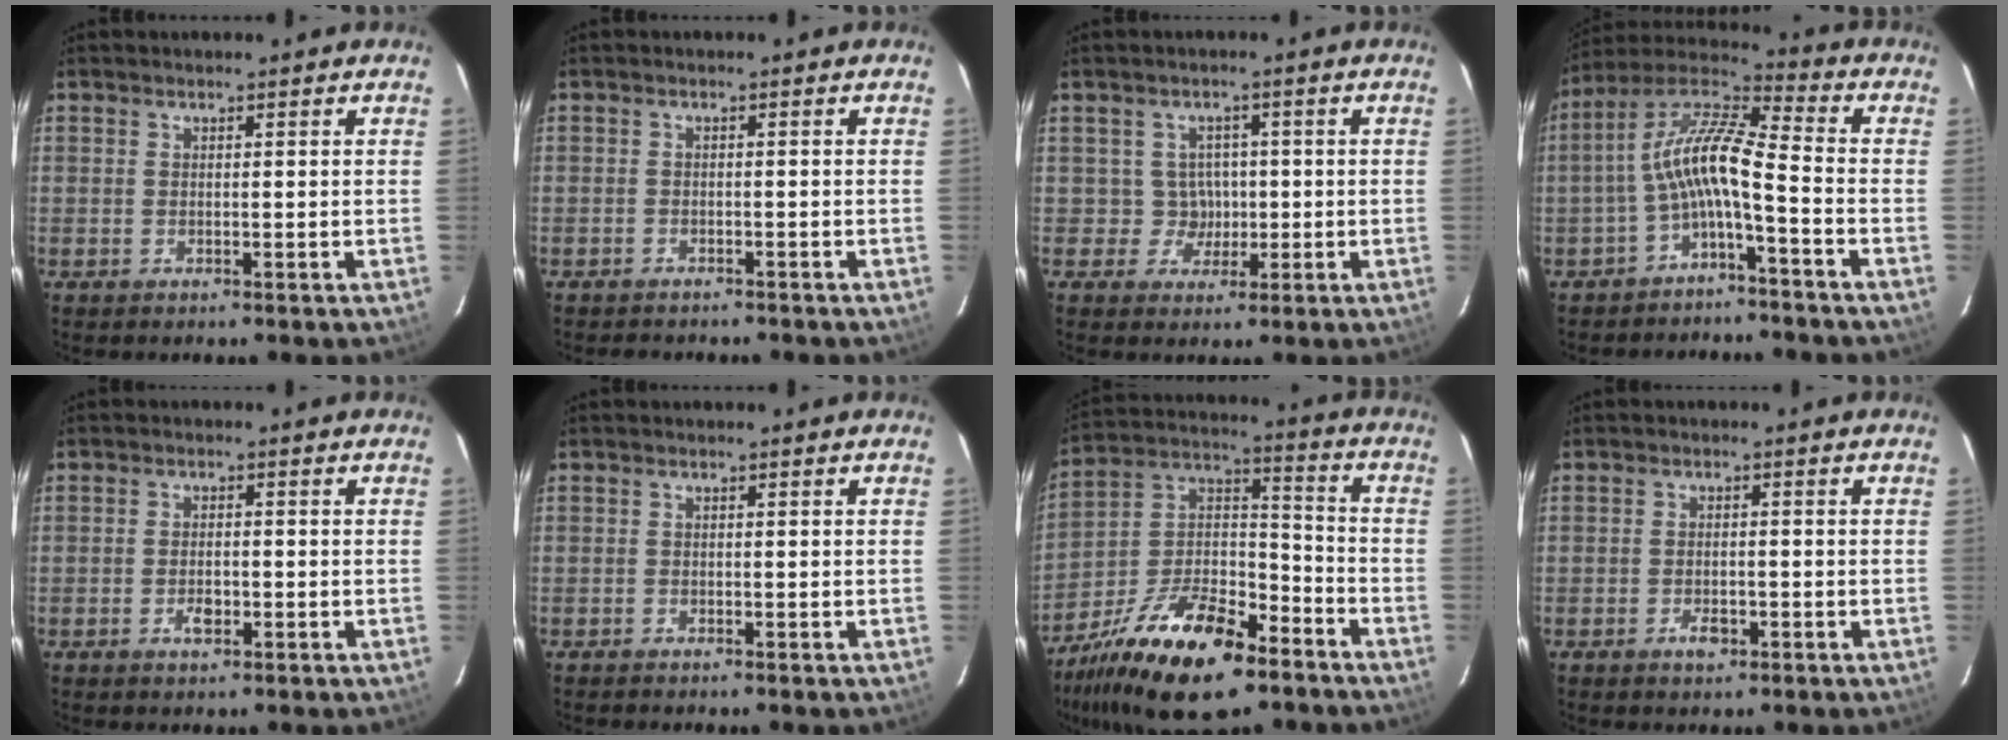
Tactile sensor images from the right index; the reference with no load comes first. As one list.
[{"total": 3.3, "force": [-3.0, 1.2, 0.7], "torque": [-0.020, -0.001, -0.043]}, {"total": 3.9, "force": [-0.3, 3.9, -0.3], "torque": [0.004, 0.018, 0.000]}, {"total": 10.3, "force": [-3.3, 1.8, 9.6], "torque": [-0.207, 0.021, -0.068]}, {"total": 2.7, "force": [-1.2, 1.4, 2.0], "torque": [-0.039, 0.001, -0.020]}, {"total": 0.7, "force": [-0.6, 0.2, 0.0], "torque": [-0.002, 0.002, -0.012]}, {"total": 22.2, "force": [-14.0, 9.2, 14.6], "torque": [-0.285, 0.001, -0.242]}, {"total": 2.8, "force": [-1.5, 1.5, 1.7], "torque": [-0.034, 0.001, -0.025]}]